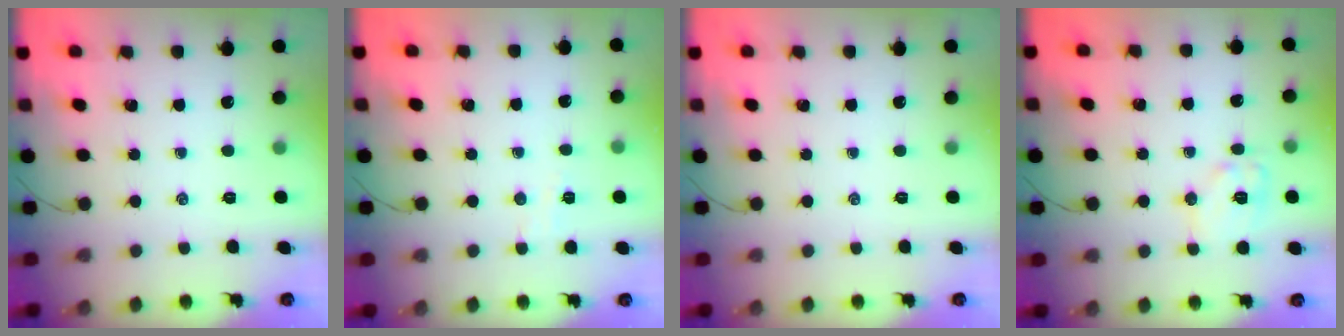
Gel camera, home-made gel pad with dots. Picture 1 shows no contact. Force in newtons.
{"total": 2.9, "press": 2.7, "slide": 1.0}
{"total": 0.0}
{"total": 9.4, "press": 9.4, "slide": 0.7}